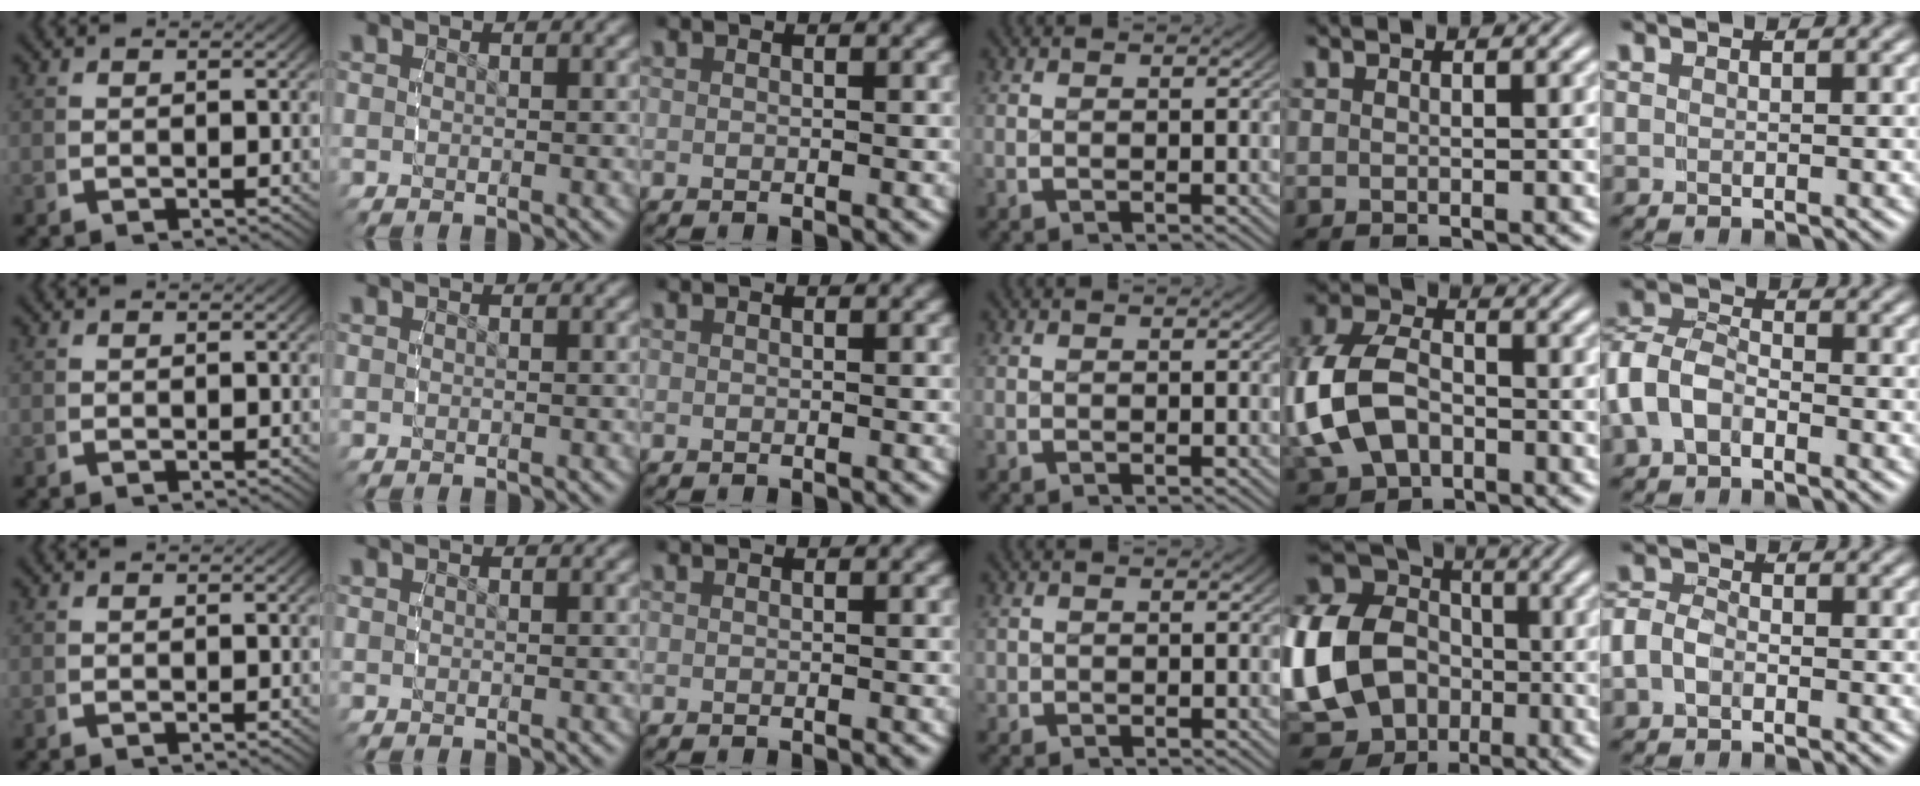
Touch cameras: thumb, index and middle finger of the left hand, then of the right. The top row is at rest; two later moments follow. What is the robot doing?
{"motion": "grasp_and_lifting", "object": "small bumper sticker"}